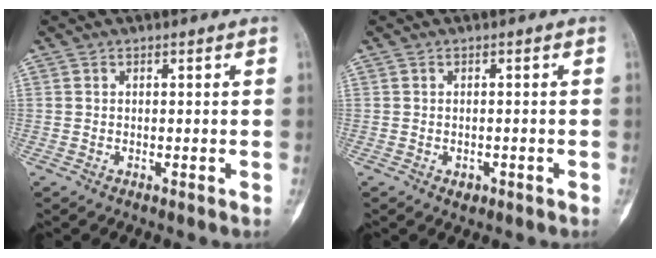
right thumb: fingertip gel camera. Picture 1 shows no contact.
{"total": 1.4, "force": [-0.7, 1.0, 0.8], "torque": [-0.006, 0.007, -0.005]}